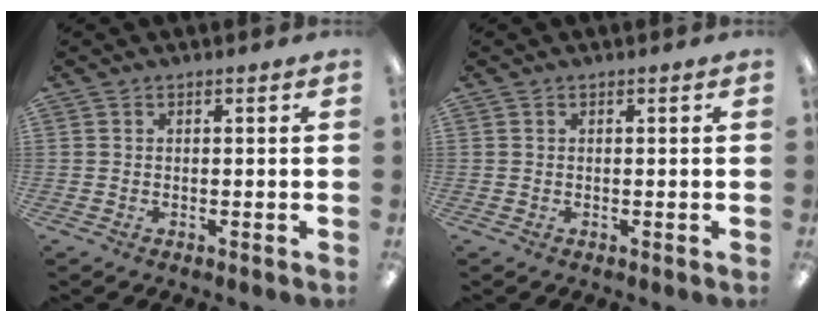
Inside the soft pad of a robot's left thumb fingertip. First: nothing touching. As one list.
[{"total": 0.0}]